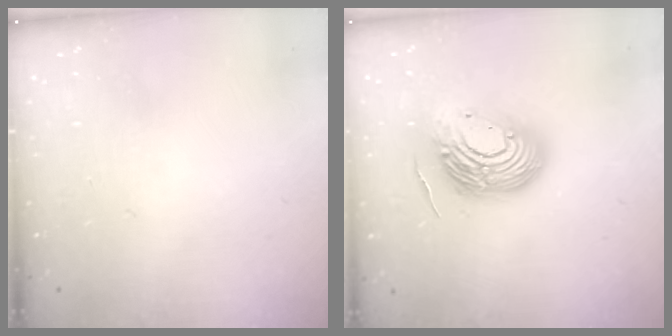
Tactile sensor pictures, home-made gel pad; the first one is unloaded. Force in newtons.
{"total": 17.3, "press": 17.3, "slide": 1.4}